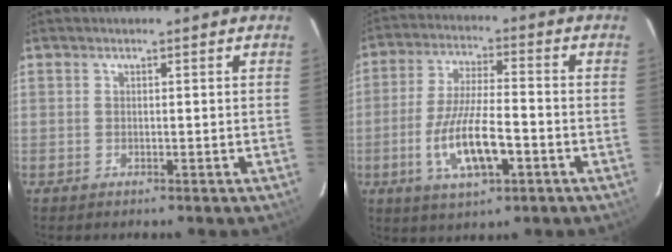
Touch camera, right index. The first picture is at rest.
{"total": 12.0, "force": [-4.3, 3.4, 10.7], "torque": [-0.214, -0.012, -0.072]}